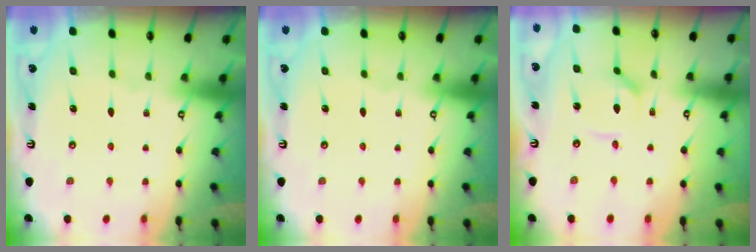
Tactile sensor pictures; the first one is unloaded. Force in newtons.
{"total": 0.0}
{"total": 5.4, "press": 5.4, "slide": 0.6}